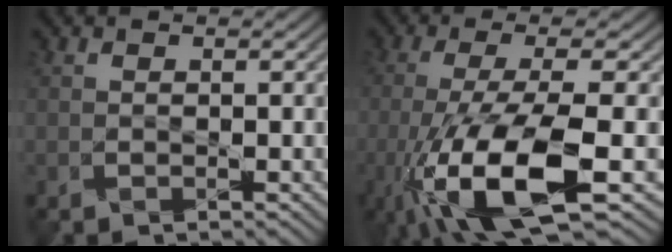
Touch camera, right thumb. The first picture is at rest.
{"total": 13.4, "force": [-5.6, 3.1, 11.8], "torque": [-0.248, -0.021, -0.095]}